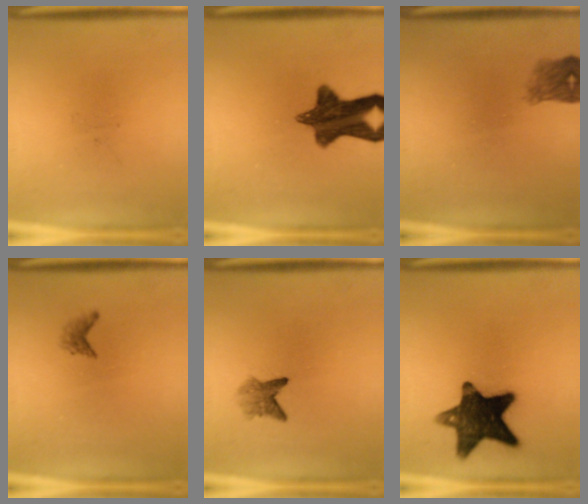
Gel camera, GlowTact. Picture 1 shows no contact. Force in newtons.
{"total": 11.4}
{"total": 2.9}
{"total": 1.1}
{"total": 2.6}
{"total": 14.3}